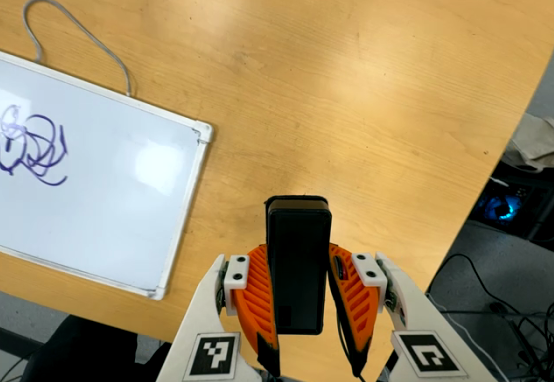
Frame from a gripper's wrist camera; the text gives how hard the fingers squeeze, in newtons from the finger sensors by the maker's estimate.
{"total": 5.6, "left": 3.6, "right": 7.6}